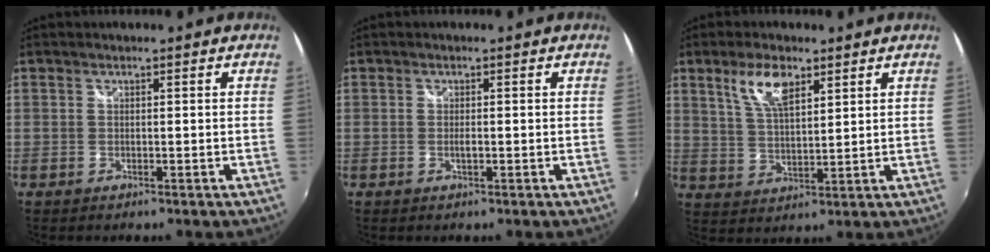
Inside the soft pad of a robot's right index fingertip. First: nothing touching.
{"total": 0.9, "force": [-0.2, 0.4, 0.8], "torque": [-0.016, -0.002, -0.004]}
{"total": 7.6, "force": [4.4, 3.0, 5.5], "torque": [-0.105, 0.008, 0.088]}